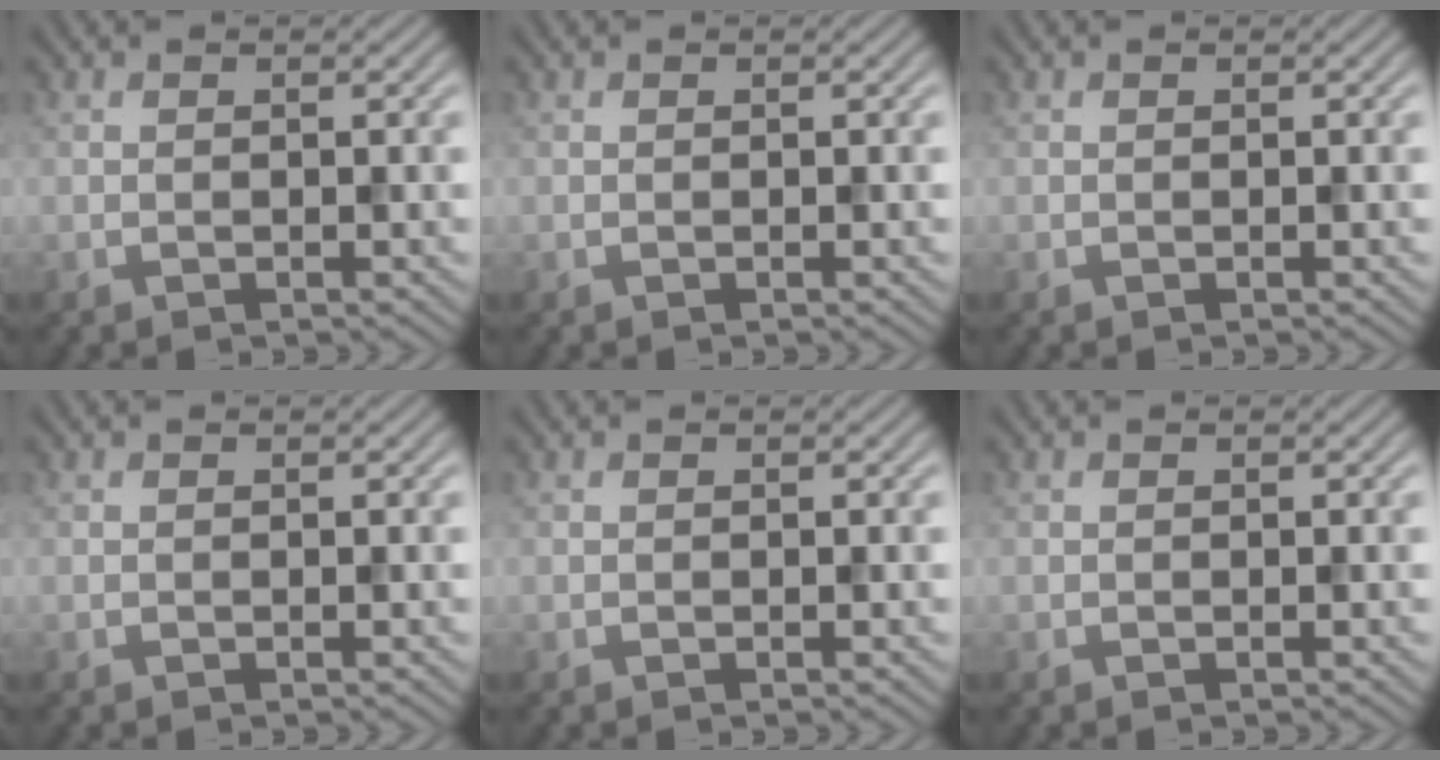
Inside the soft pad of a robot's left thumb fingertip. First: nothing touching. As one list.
[{"total": 0.0}, {"total": 0.0}, {"total": 0.0}, {"total": 0.0}, {"total": 0.0}]